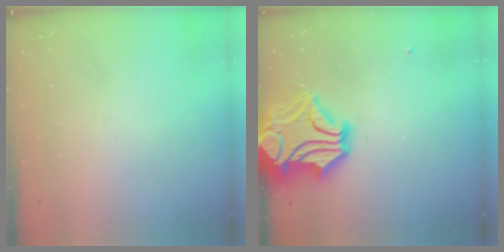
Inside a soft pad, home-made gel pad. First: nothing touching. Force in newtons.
{"total": 8.3, "press": 8.0, "slide": 2.4}